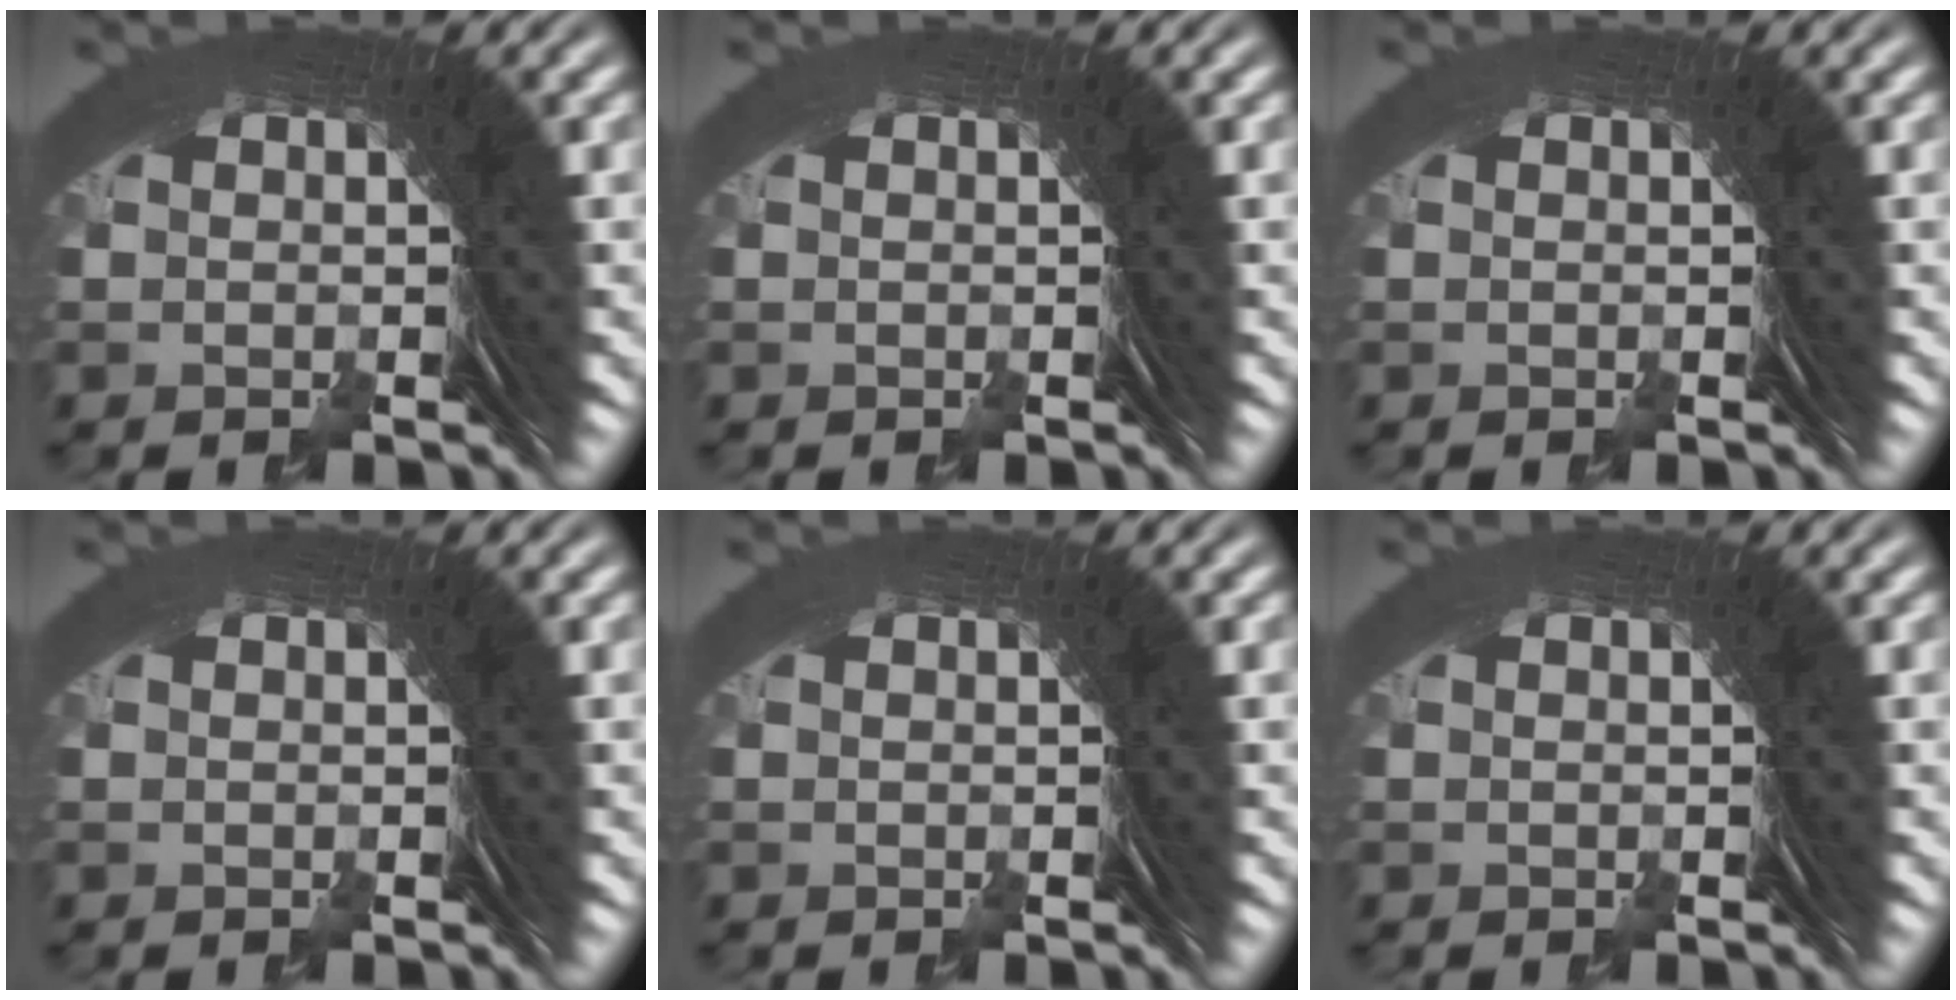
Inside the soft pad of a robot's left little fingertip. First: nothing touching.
{"total": 0.0}
{"total": 0.0}
{"total": 0.0}
{"total": 0.0}
{"total": 0.0}